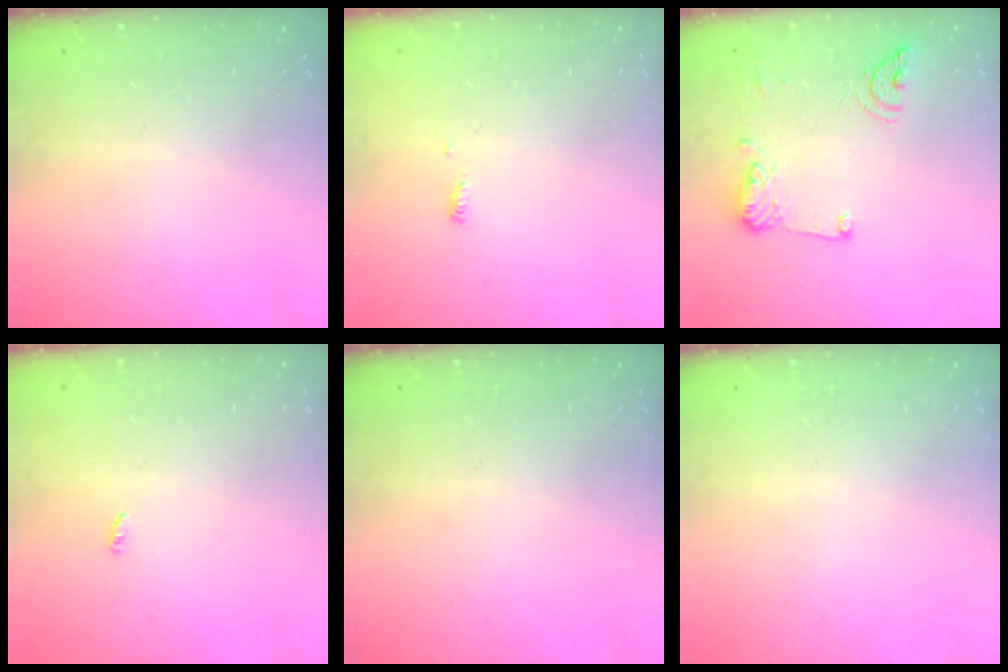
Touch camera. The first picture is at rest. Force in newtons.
{"total": 3.9, "press": 3.9, "slide": 0.5}
{"total": 11.2, "press": 11.1, "slide": 1.5}
{"total": 2.3, "press": 2.3, "slide": 0.2}
{"total": 0.0}
{"total": 0.0}